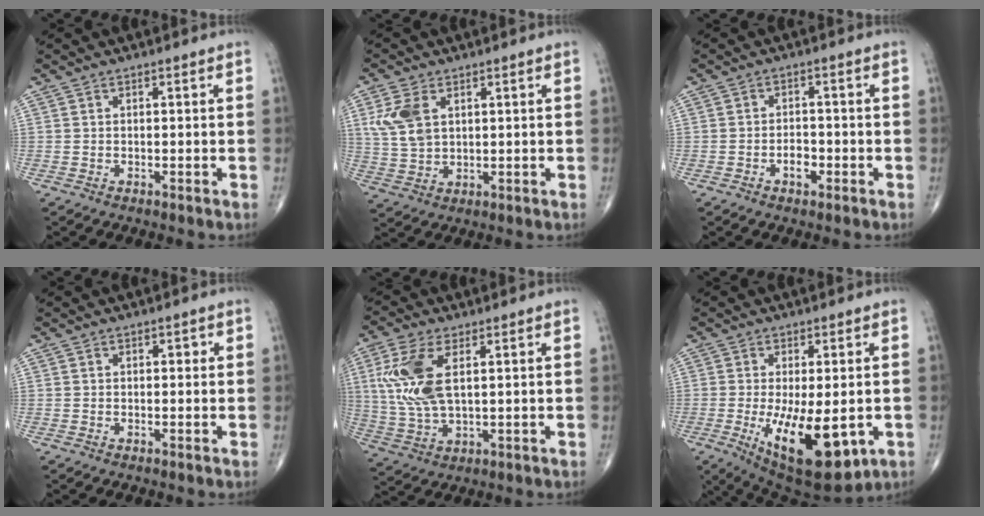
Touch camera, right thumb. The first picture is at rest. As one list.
[{"total": 7.7, "force": [2.6, 4.8, 5.5], "torque": [-0.116, -0.003, 0.059]}, {"total": 3.0, "force": [-1.4, 1.8, 2.0], "torque": [-0.023, 0.010, -0.023]}, {"total": 0.7, "force": [0.2, 0.5, 0.5], "torque": [0.003, 0.002, -0.001]}, {"total": 11.9, "force": [3.0, 5.5, 10.1], "torque": [-0.229, -0.004, 0.066]}, {"total": 15.1, "force": [-3.8, 5.8, 13.4], "torque": [-0.216, -0.024, -0.039]}]